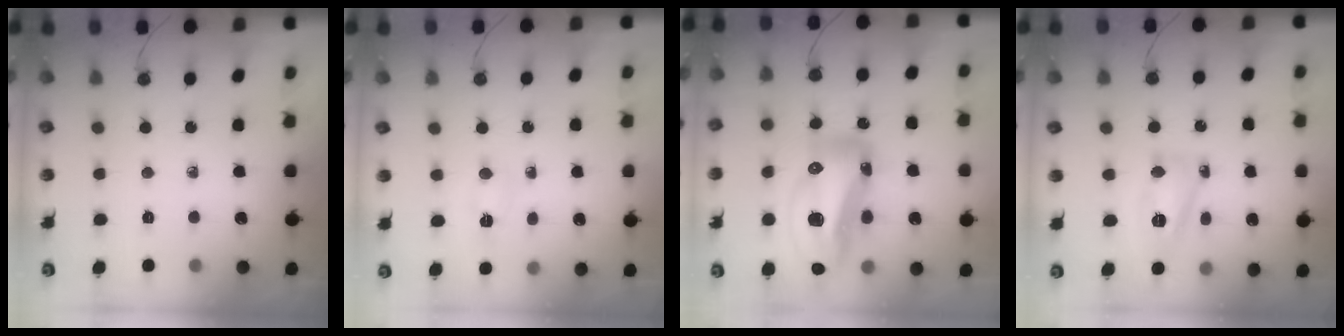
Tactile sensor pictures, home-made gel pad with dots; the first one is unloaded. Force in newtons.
{"total": 3.8, "press": 3.8, "slide": 0.5}
{"total": 25.3, "press": 23.8, "slide": 8.4}
{"total": 12.1, "press": 12.1, "slide": 0.8}